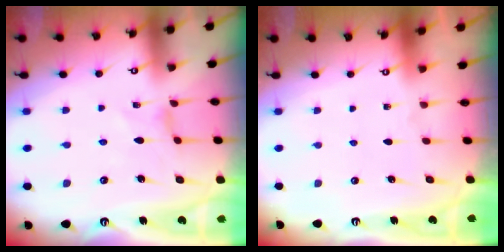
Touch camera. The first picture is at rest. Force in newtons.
{"total": 0.0}